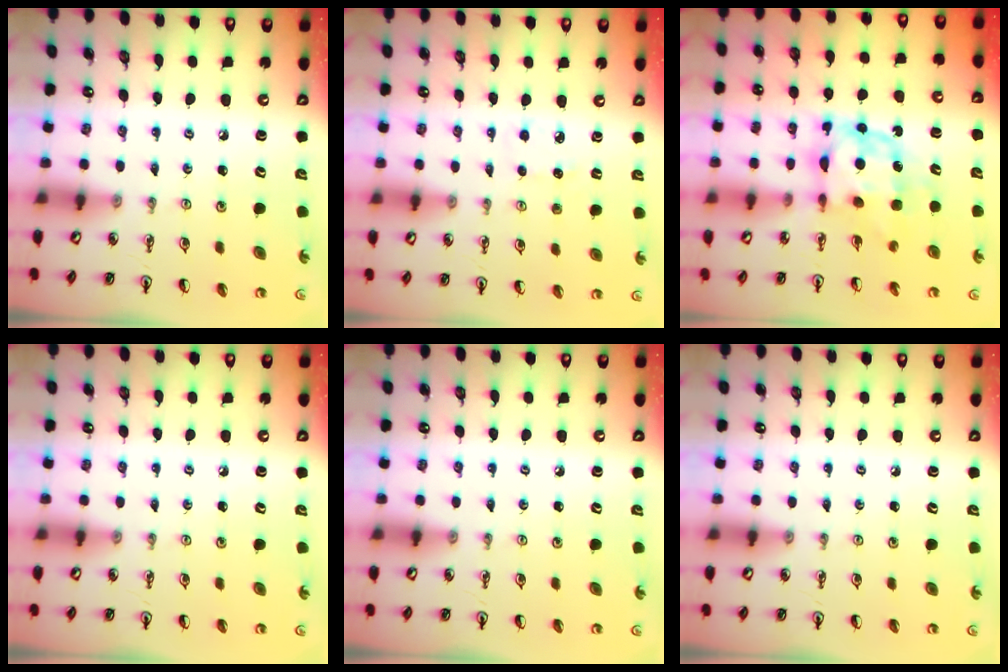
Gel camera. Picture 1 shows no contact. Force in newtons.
{"total": 4.6, "press": 4.5, "slide": 0.7}
{"total": 6.8, "press": 6.7, "slide": 0.7}
{"total": 0.0}
{"total": 0.0}
{"total": 0.0}